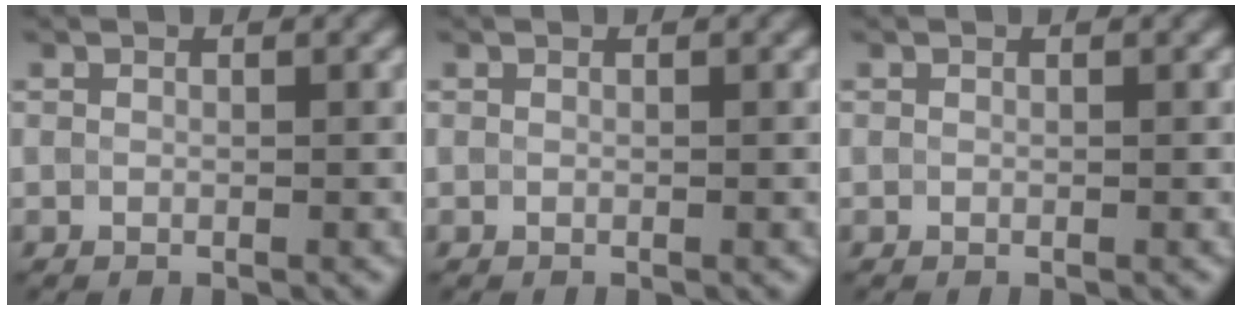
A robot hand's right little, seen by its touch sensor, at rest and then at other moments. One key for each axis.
{"total": 0.0}
{"total": 0.0}